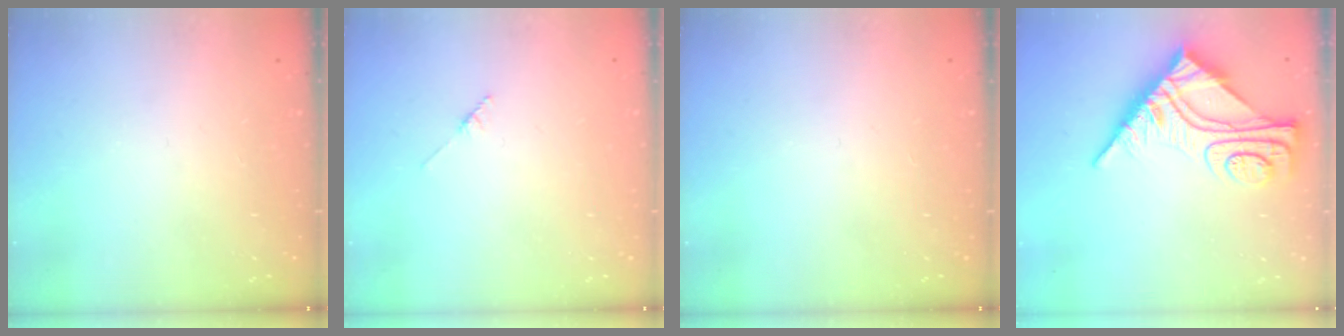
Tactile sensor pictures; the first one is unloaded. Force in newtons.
{"total": 1.7, "press": 1.6, "slide": 0.2}
{"total": 0.0}
{"total": 12.1, "press": 12.0, "slide": 1.4}